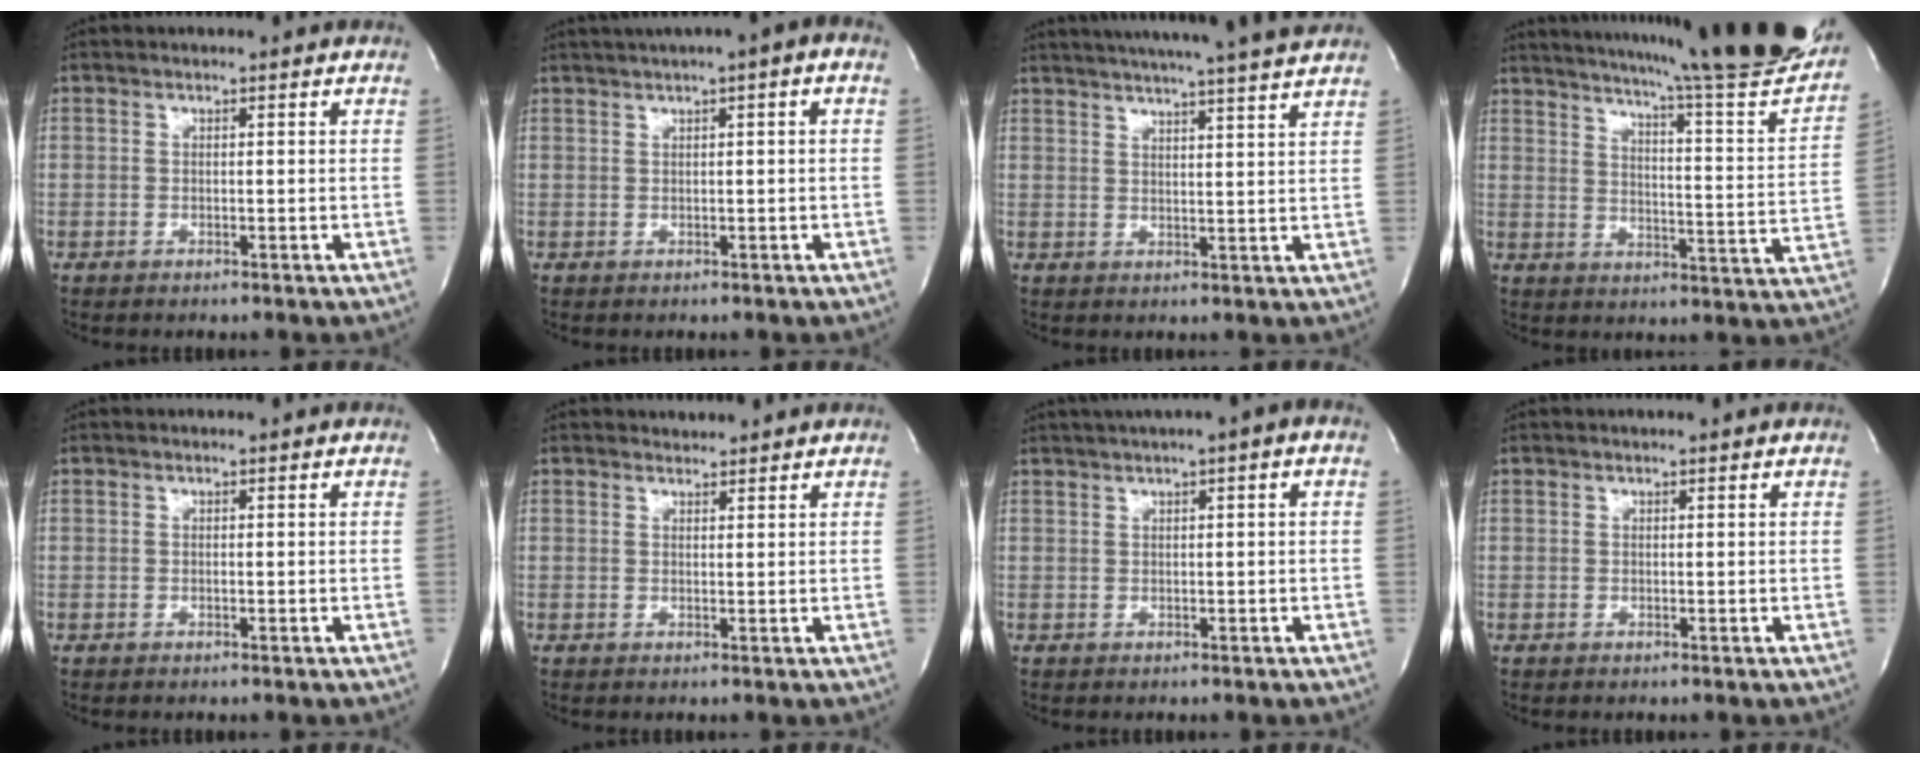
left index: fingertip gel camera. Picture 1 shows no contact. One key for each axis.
{"total": 4.9, "fx": 2.4, "fy": 0.2, "fz": 4.3, "tx": -0.071, "ty": 0.022, "tz": 0.037}
{"total": 17.7, "fx": 15.8, "fy": -0.9, "fz": 7.8, "tx": -0.133, "ty": -0.009, "tz": 0.207}
{"total": 28.2, "fx": 24.8, "fy": 0.7, "fz": 13.4, "tx": -0.206, "ty": -0.093, "tz": 0.307}
{"total": 0.0}
{"total": 1.7, "fx": 1.7, "fy": 0.2, "fz": -0.3, "tx": -0.008, "ty": 0.006, "tz": 0.028}
{"total": 4.5, "fx": 2.4, "fy": -0.1, "fz": 3.8, "tx": -0.066, "ty": 0.021, "tz": 0.039}
{"total": 1.4, "fx": 1.4, "fy": -0.1, "fz": 0.2, "tx": -0.009, "ty": 0.006, "tz": 0.019}